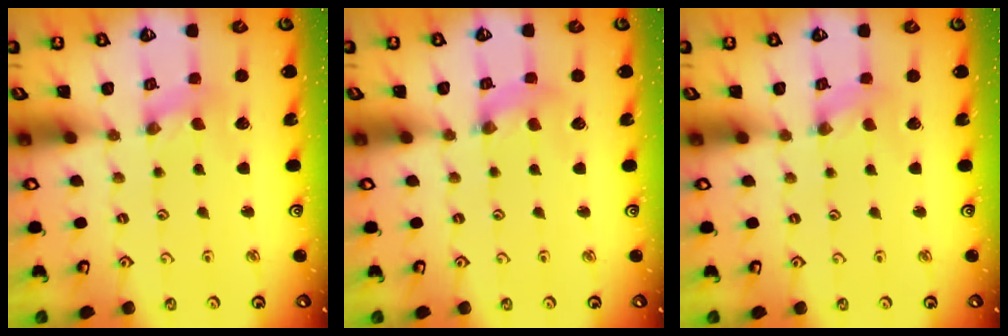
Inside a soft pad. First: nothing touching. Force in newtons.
{"total": 1.7, "press": 1.6, "slide": 0.3}
{"total": 0.0}